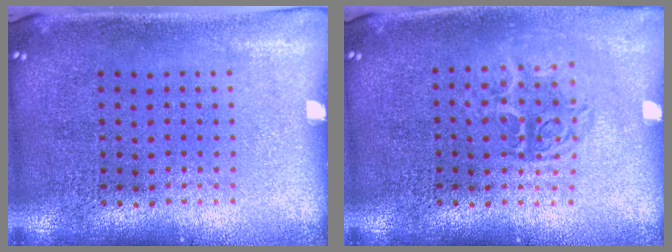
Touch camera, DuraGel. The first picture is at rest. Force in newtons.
{"total": 1.4, "press": 1.1, "slide": 0.7}